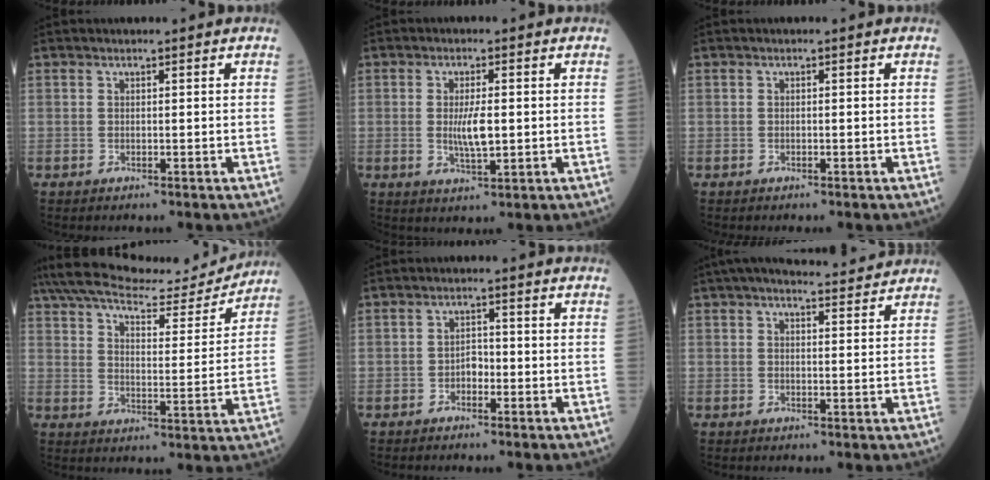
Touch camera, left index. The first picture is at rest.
{"total": 4.3, "force": [-0.2, 1.0, 4.1], "torque": [-0.081, -0.009, -0.004]}
{"total": 0.0}
{"total": 19.5, "force": [17.6, 3.9, 7.6], "torque": [-0.136, 0.005, 0.254]}
{"total": 1.9, "force": [-1.0, 1.1, 1.2], "torque": [-0.012, 0.003, -0.021]}
{"total": 11.1, "force": [10.1, 1.6, 4.3], "torque": [-0.059, 0.016, 0.131]}